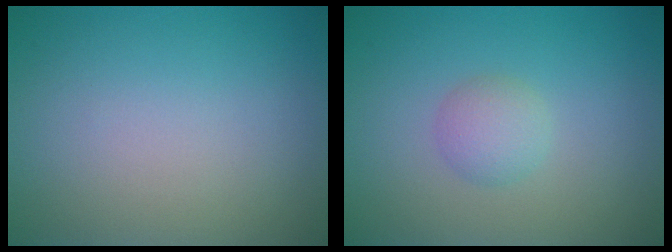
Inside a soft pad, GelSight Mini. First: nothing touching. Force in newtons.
{"total": 1.9, "press": 1.9, "slide": 0.1}